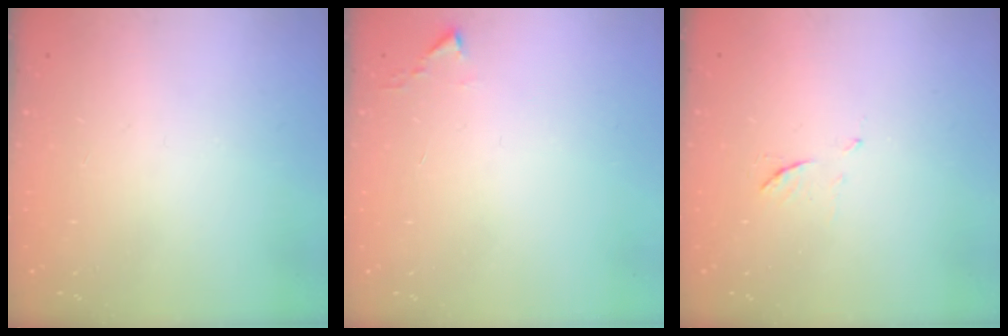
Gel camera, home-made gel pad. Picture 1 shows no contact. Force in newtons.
{"total": 2.4, "press": 2.4, "slide": 0.3}
{"total": 5.5, "press": 5.4, "slide": 0.7}